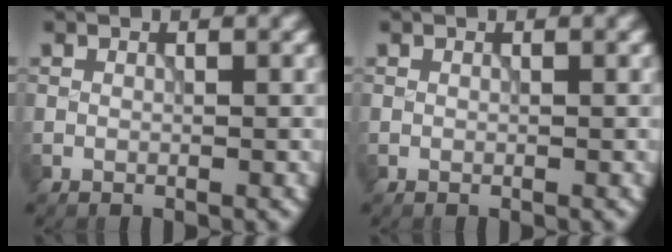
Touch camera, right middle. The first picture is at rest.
{"total": 0.0}